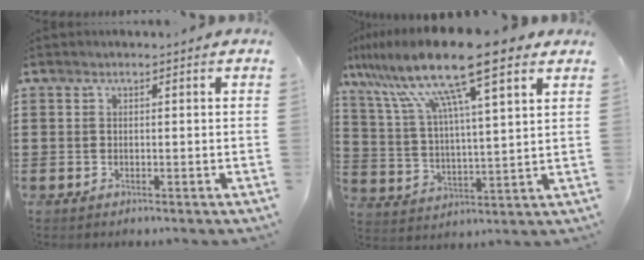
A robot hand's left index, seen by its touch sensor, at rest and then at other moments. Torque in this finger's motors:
{"motor_torque": [0.82, 0.76, 1.05, 0.11]}